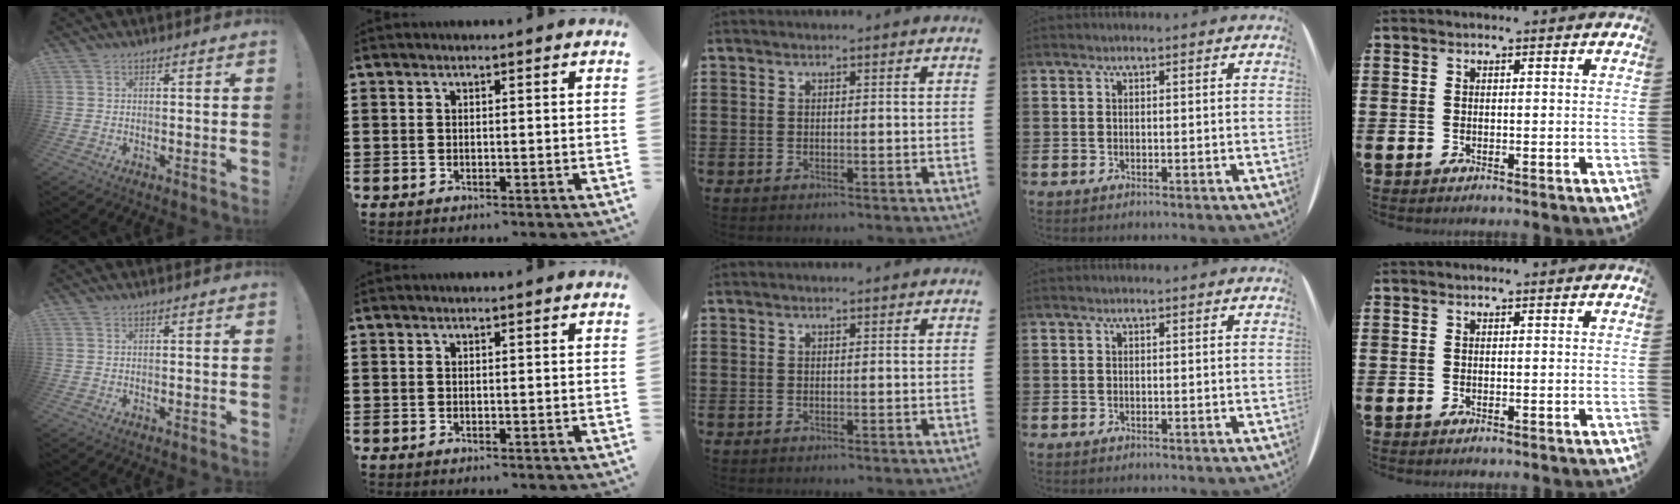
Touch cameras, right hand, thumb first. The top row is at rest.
{}